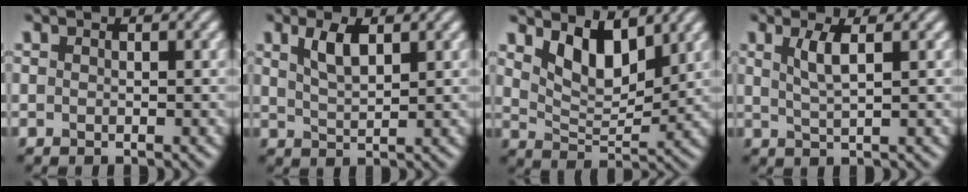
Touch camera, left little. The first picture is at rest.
{"total": 2.8, "force": [1.5, 1.0, 2.2], "torque": [-0.048, 0.002, 0.030]}
{"total": 4.9, "force": [2.8, 2.2, 3.4], "torque": [-0.071, -0.012, 0.048]}
{"total": 2.4, "force": [0.9, 0.5, 2.2], "torque": [-0.043, -0.001, 0.017]}